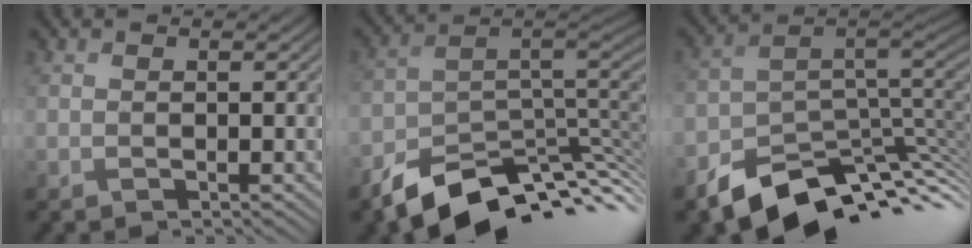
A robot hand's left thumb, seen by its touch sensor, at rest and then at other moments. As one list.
[{"total": 11.7, "force": [-6.4, 6.5, 7.3], "torque": [-0.141, -0.020, -0.102]}, {"total": 11.2, "force": [-5.2, 7.0, 6.9], "torque": [-0.133, -0.025, -0.084]}]